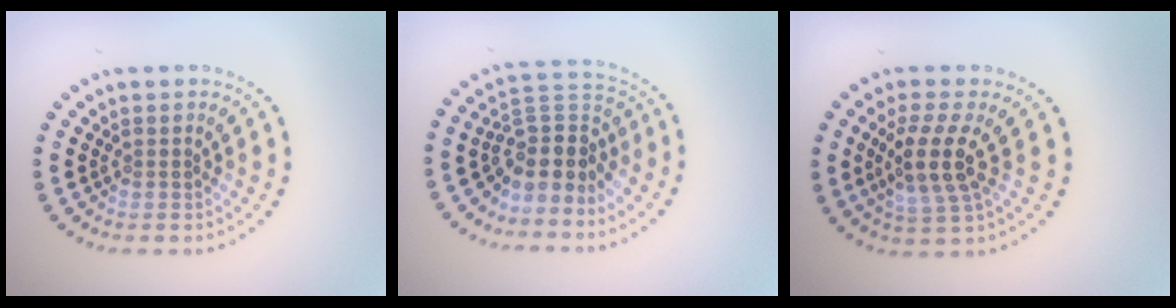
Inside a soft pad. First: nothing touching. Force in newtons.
{"total": 4.0, "press": 3.1, "slide": 2.5}
{"total": 4.1, "press": 3.6, "slide": 1.9}